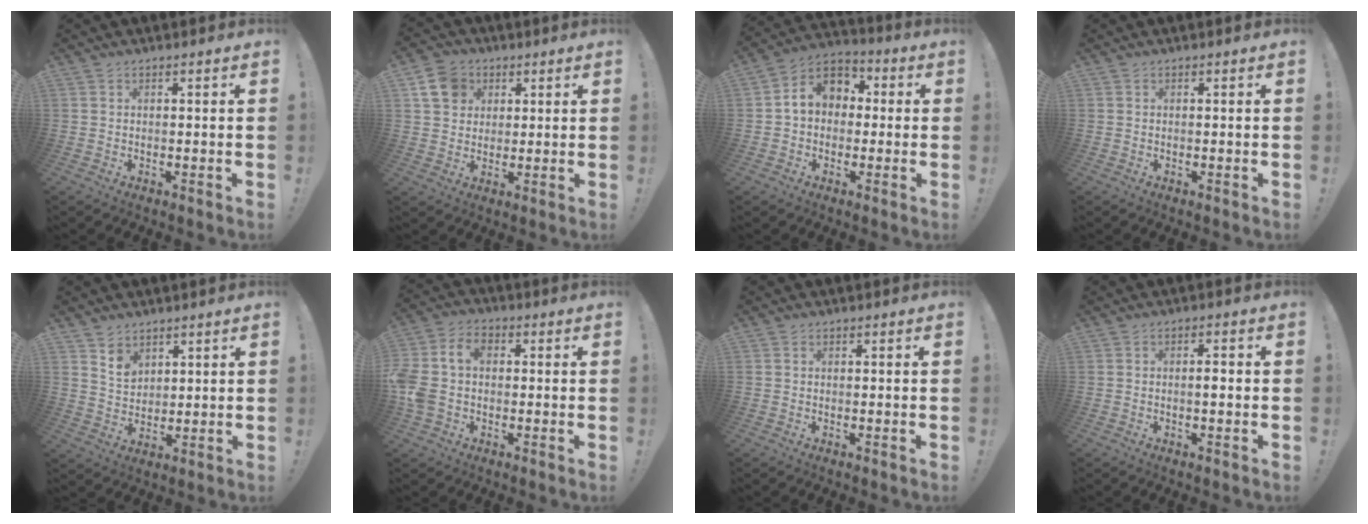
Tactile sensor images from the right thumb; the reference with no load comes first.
{"total": 9.9, "force": [4.1, 8.3, 3.6], "torque": [-0.052, -0.009, 0.083]}
{"total": 8.9, "force": [1.1, 7.2, 5.1], "torque": [-0.075, 0.015, 0.027]}
{"total": 0.0}
{"total": 6.1, "force": [4.4, 4.1, 1.3], "torque": [-0.010, -0.038, 0.080]}
{"total": 11.6, "force": [0.5, 8.3, 8.1], "torque": [-0.180, 0.014, 0.009]}
{"total": 0.0}
{"total": 2.5, "force": [-0.4, 0.6, 2.4], "torque": [-0.035, 0.002, -0.011]}